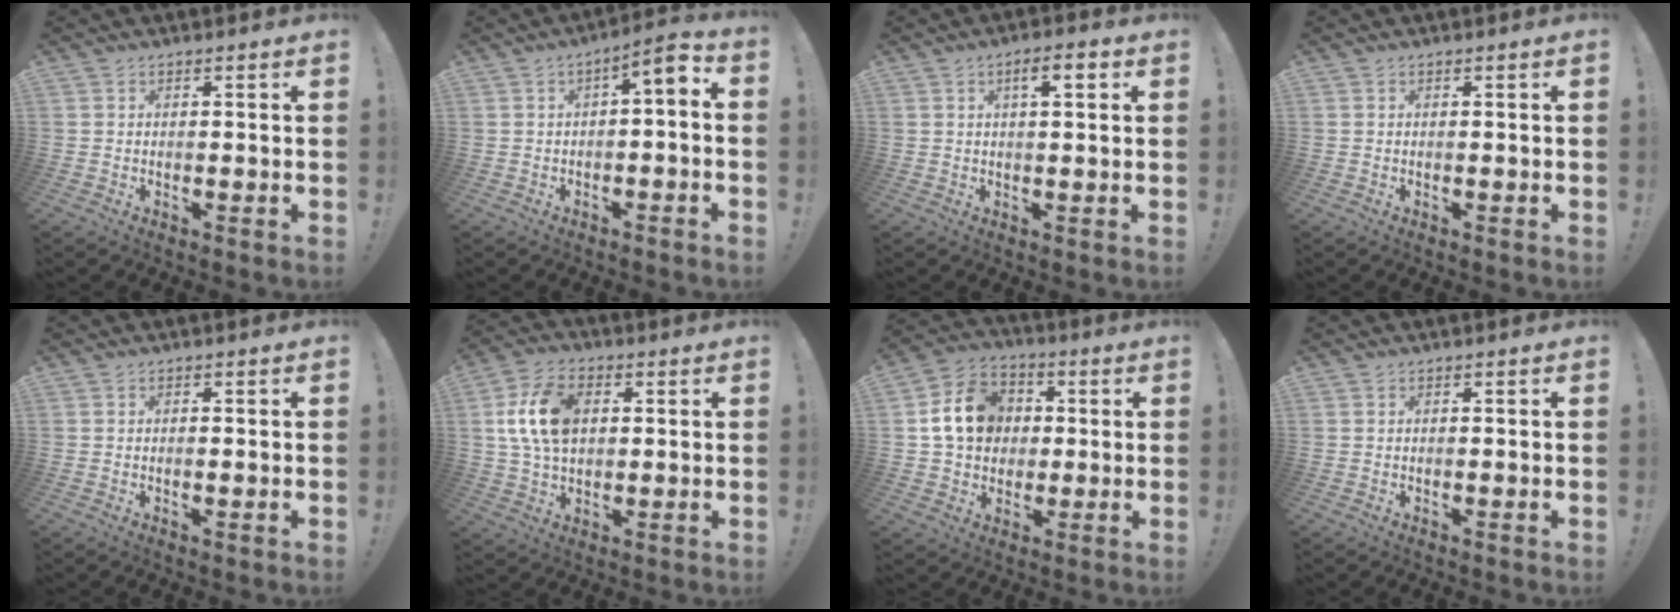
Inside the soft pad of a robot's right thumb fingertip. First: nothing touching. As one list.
[{"total": 5.3, "force": [0.1, 1.0, 5.2], "torque": [-0.072, -0.009, -0.005]}, {"total": 5.1, "force": [1.8, 1.4, 4.6], "torque": [-0.062, -0.004, 0.020]}, {"total": 0.0}, {"total": 0.6, "force": [0.1, 0.0, 0.6], "torque": [-0.003, -0.002, 0.000]}, {"total": 15.1, "force": [3.0, 10.0, 10.9], "torque": [-0.199, 0.007, 0.058]}, {"total": 14.6, "force": [2.3, 12.3, 7.6], "torque": [-0.111, 0.007, 0.053]}, {"total": 0.0}]